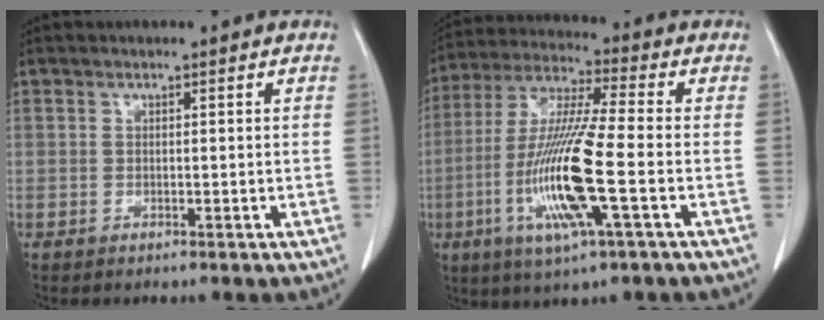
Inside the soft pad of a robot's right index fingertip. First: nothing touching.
{"total": 15.3, "force": [-4.1, 0.7, 14.7], "torque": [-0.307, -0.015, -0.080]}